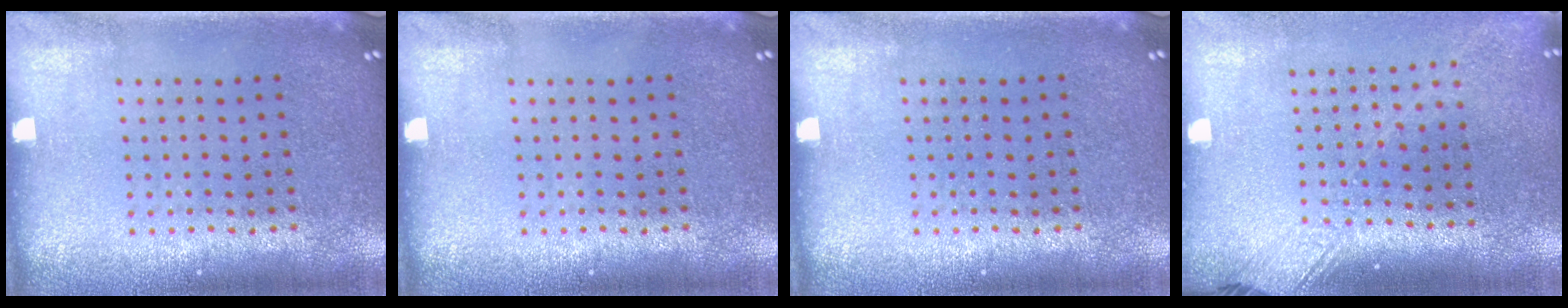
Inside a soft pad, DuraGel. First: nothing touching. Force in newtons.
{"total": 0.0}
{"total": 0.0}
{"total": 1.8, "press": 1.5, "slide": 1.1}